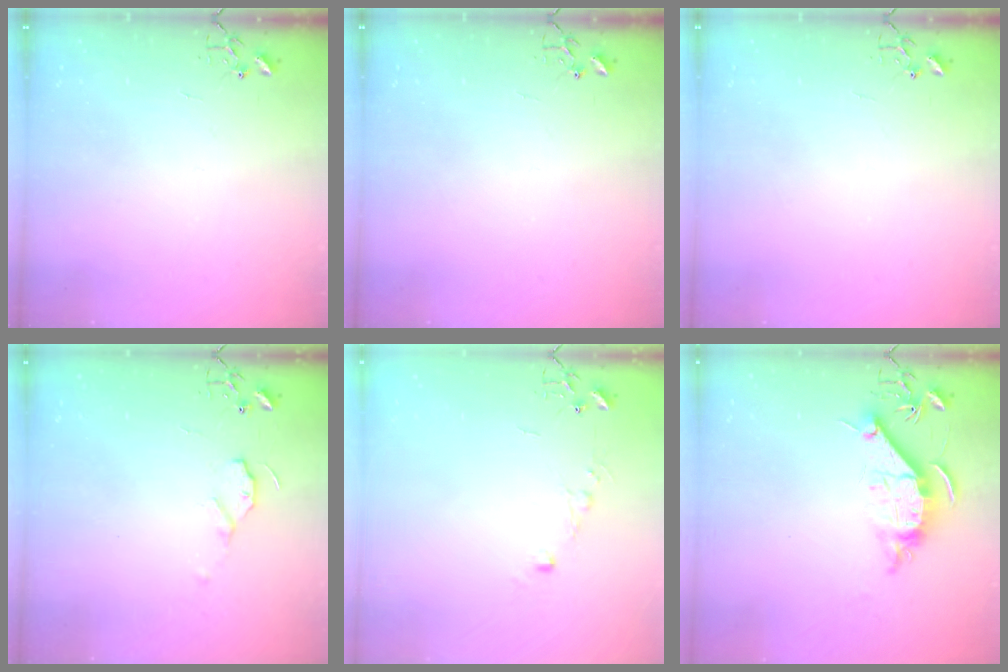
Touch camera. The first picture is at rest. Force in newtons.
{"total": 0.0}
{"total": 0.0}
{"total": 7.0, "press": 6.9, "slide": 0.8}
{"total": 4.4, "press": 4.4, "slide": 0.5}
{"total": 12.0, "press": 12.0, "slide": 0.6}